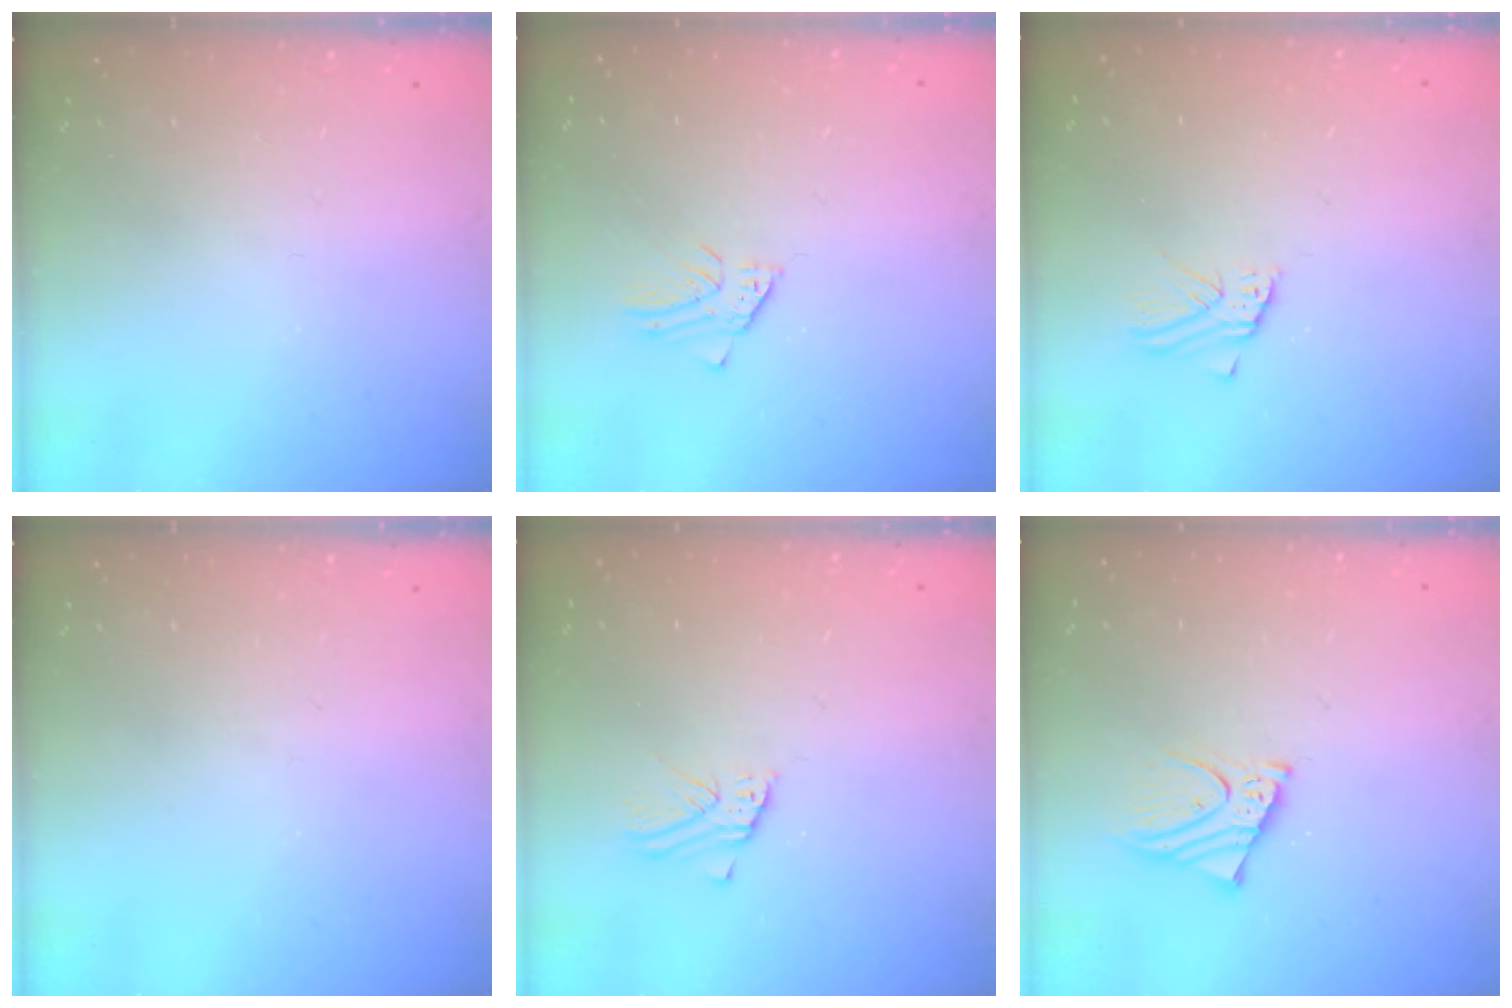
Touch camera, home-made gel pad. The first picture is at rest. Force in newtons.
{"total": 1.5, "press": 1.5, "slide": 0.1}
{"total": 2.4, "press": 2.4, "slide": 0.2}
{"total": 0.0}
{"total": 2.4, "press": 2.4, "slide": 0.2}
{"total": 5.4, "press": 5.3, "slide": 0.7}